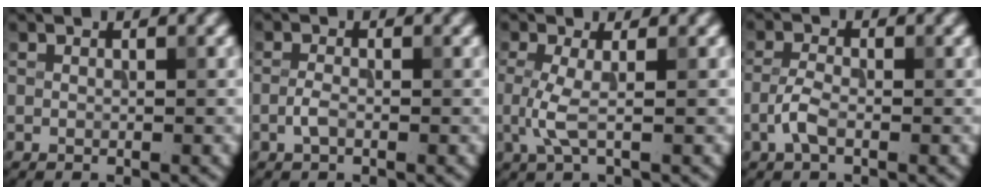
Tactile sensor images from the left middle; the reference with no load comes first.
{"total": 1.2, "force": [-0.6, 0.5, 0.9], "torque": [-0.023, 0.002, -0.015]}
{"total": 2.3, "force": [-0.2, 0.5, 2.3], "torque": [-0.056, -0.005, -0.006]}
{"total": 2.2, "force": [-1.0, 0.9, 1.7], "torque": [-0.039, 0.004, -0.026]}